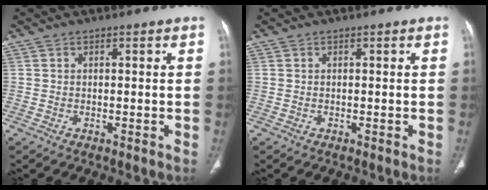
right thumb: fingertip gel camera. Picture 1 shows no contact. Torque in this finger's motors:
{"motor_torque": [0.00, 0.00, 0.17, 0.18, 0.01]}